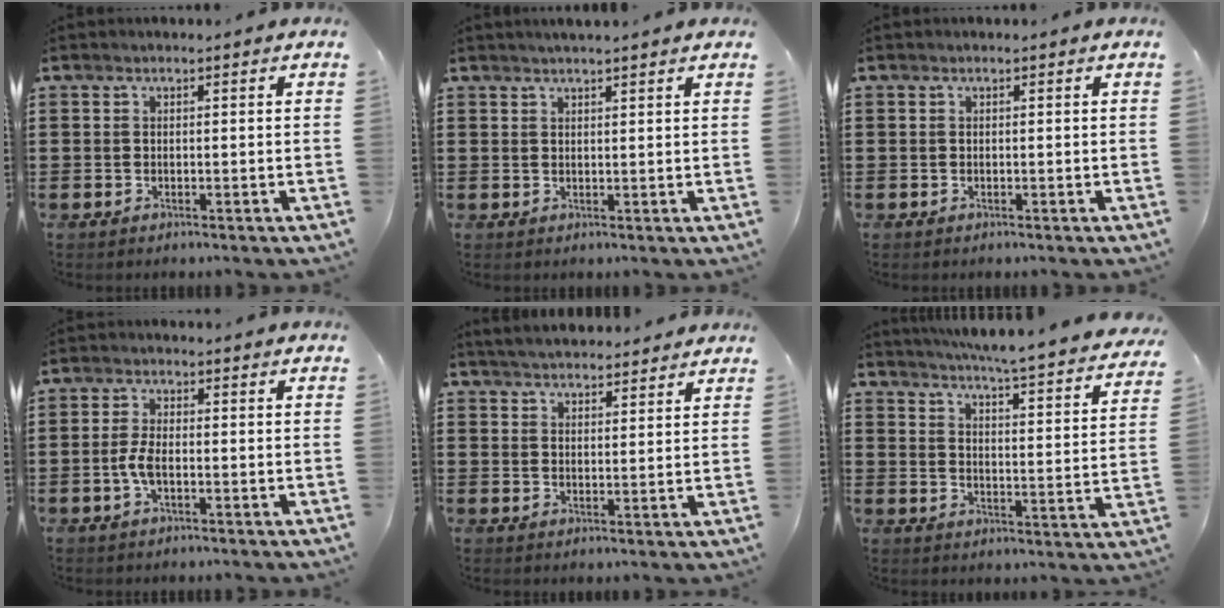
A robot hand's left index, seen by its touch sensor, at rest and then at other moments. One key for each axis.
{"total": 1.6, "fx": 1.5, "fy": -0.1, "fz": 0.6, "tx": -0.015, "ty": 0.001, "tz": 0.029}
{"total": 0.0}
{"total": 3.6, "fx": -0.9, "fy": 1.3, "fz": 3.3, "tx": -0.087, "ty": -0.005, "tz": -0.025}
{"total": 3.7, "fx": 3.7, "fy": 0.1, "fz": 0.4, "tx": -0.020, "ty": -0.008, "tz": 0.069}
{"total": 5.1, "fx": 4.7, "fy": -0.9, "fz": 1.7, "tx": -0.050, "ty": -0.048, "tz": 0.072}